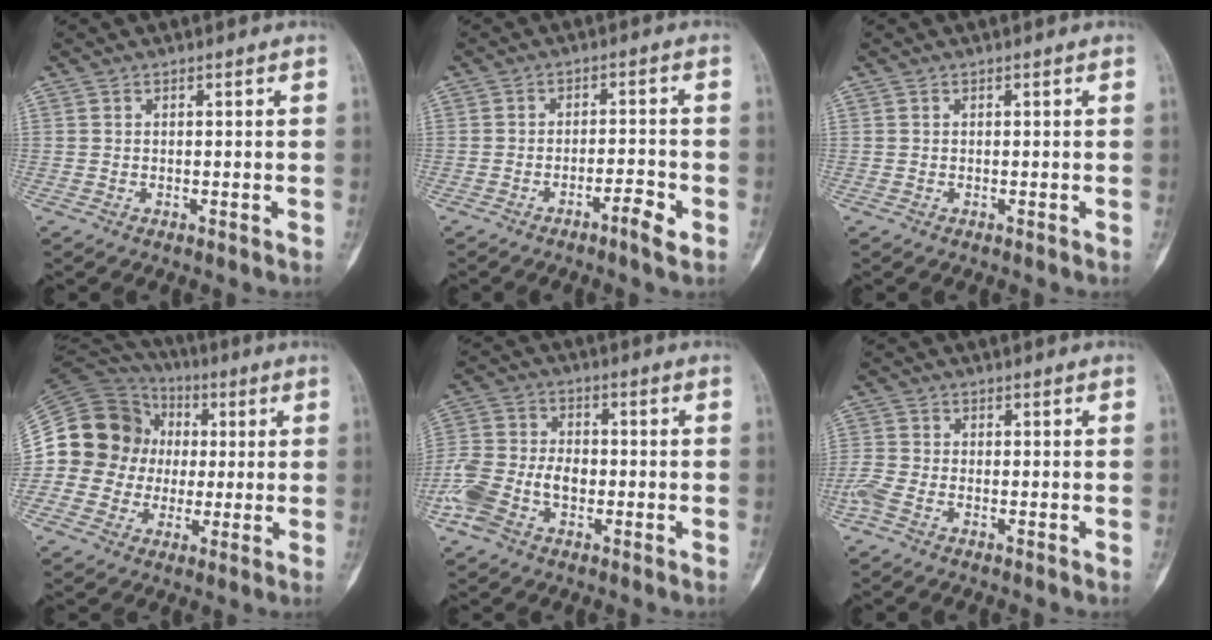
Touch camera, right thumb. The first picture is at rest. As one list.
[{"total": 4.1, "force": [-2.3, 0.7, 3.3], "torque": [-0.061, 0.019, -0.038]}, {"total": 0.0}, {"total": 17.2, "force": [0.6, 16.1, 6.1], "torque": [-0.097, 0.056, 0.015]}, {"total": 11.3, "force": [-3.5, 7.3, 7.9], "torque": [-0.174, 0.028, -0.070]}, {"total": 3.5, "force": [-2.1, 1.6, 2.3], "torque": [-0.071, 0.006, -0.048]}]